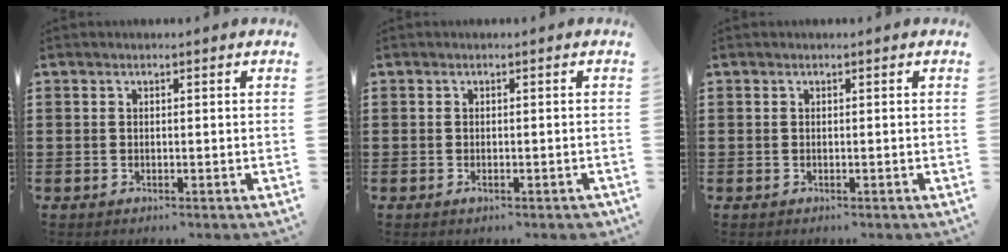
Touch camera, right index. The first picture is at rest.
{"total": 0.8, "force": [-0.4, 0.2, 0.7], "torque": [-0.015, -0.005, -0.007]}
{"total": 0.0}